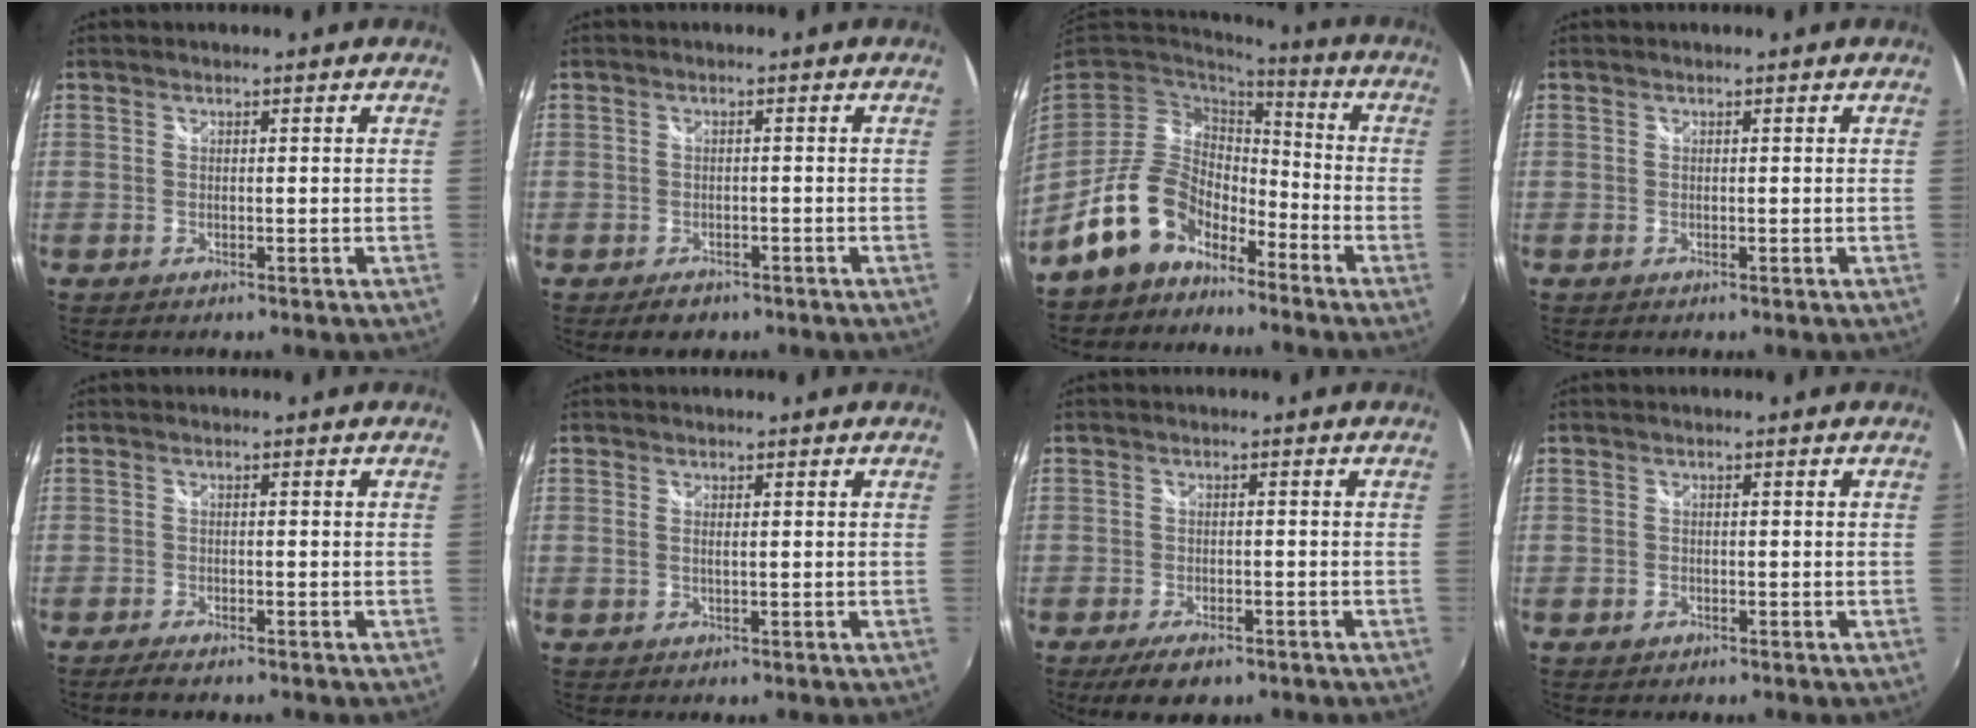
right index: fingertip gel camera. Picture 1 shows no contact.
{"total": 3.3, "force": [-2.2, 2.1, 1.3], "torque": [-0.028, -0.004, -0.031]}
{"total": 12.6, "force": [-8.4, 7.3, 6.0], "torque": [-0.125, 0.020, -0.143]}
{"total": 0.0}
{"total": 2.8, "force": [-2.3, 0.6, 1.4], "torque": [-0.037, -0.009, -0.042]}
{"total": 1.0, "force": [0.2, 0.2, 0.9], "torque": [-0.020, -0.001, 0.001]}
{"total": 6.2, "force": [-4.3, 2.4, 3.7], "torque": [-0.085, -0.015, -0.069]}
{"total": 1.2, "force": [-0.7, 0.9, 0.4], "torque": [-0.007, -0.001, -0.009]}